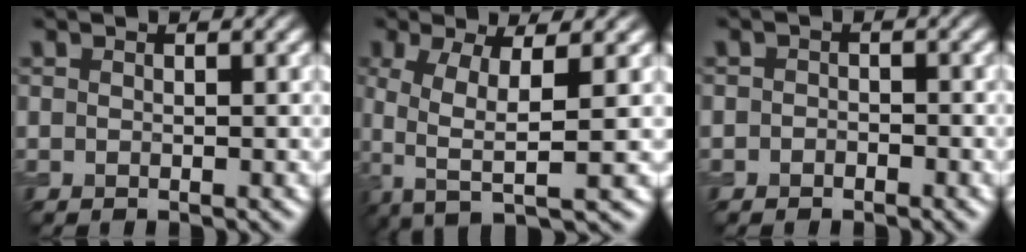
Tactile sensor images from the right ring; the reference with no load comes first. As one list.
[{"total": 6.2, "force": [-0.8, 2.0, 5.8], "torque": [-0.113, -0.006, -0.017]}, {"total": 1.0, "force": [-0.6, 0.7, 0.3], "torque": [-0.003, -0.001, -0.012]}]